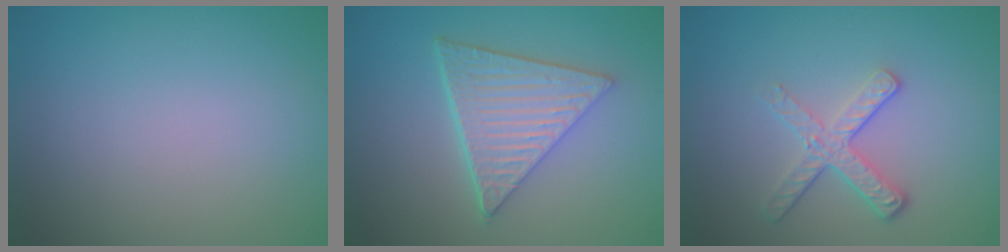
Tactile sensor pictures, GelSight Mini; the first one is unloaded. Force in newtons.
{"total": 6.1, "press": 4.6, "slide": 4.0}
{"total": 3.2, "press": 2.5, "slide": 2.0}